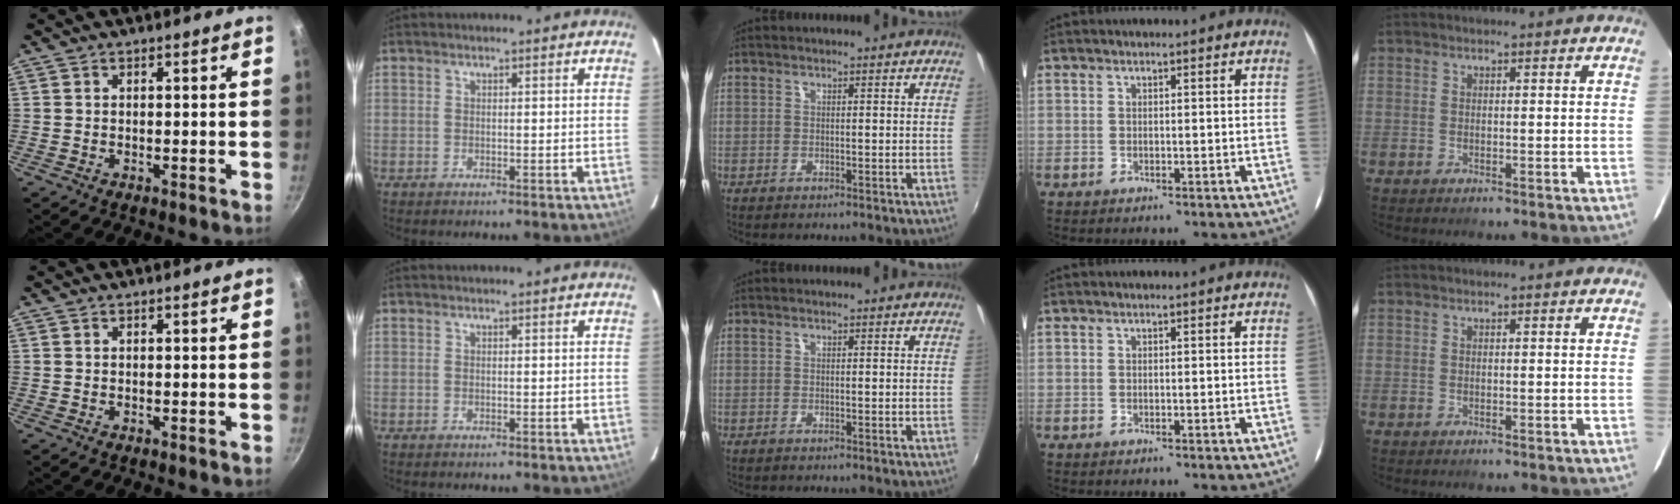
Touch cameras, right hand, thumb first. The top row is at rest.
{}